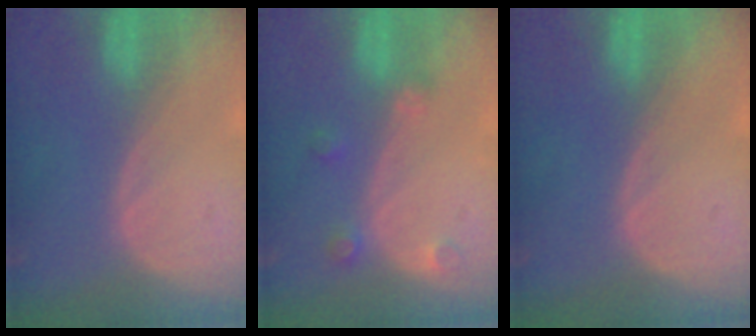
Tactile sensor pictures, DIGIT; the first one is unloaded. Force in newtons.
{"total": 2.6, "press": 2.6, "slide": 0.3}
{"total": 0.0}